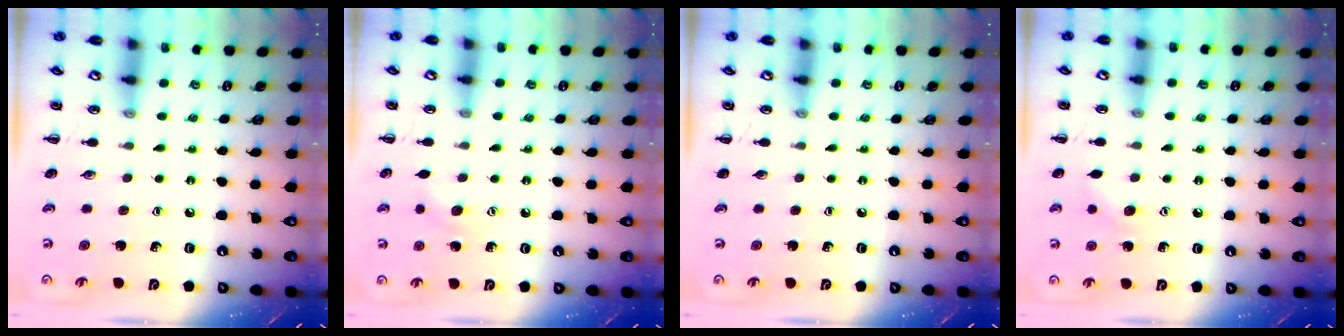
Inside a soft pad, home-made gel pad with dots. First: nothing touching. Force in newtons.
{"total": 5.5, "press": 5.3, "slide": 1.4}
{"total": 0.0}
{"total": 7.2, "press": 7.0, "slide": 1.8}